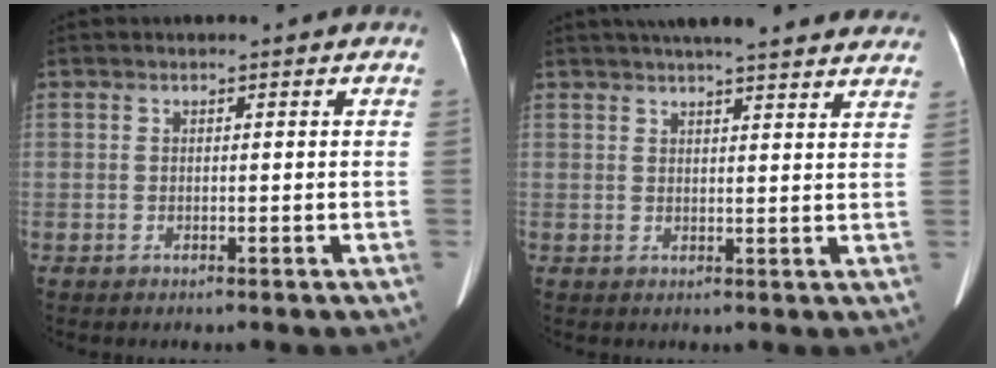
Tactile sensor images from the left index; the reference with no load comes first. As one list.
[{"total": 20.0, "force": [17.7, 2.6, 8.8], "torque": [-0.124, 0.031, 0.218]}]